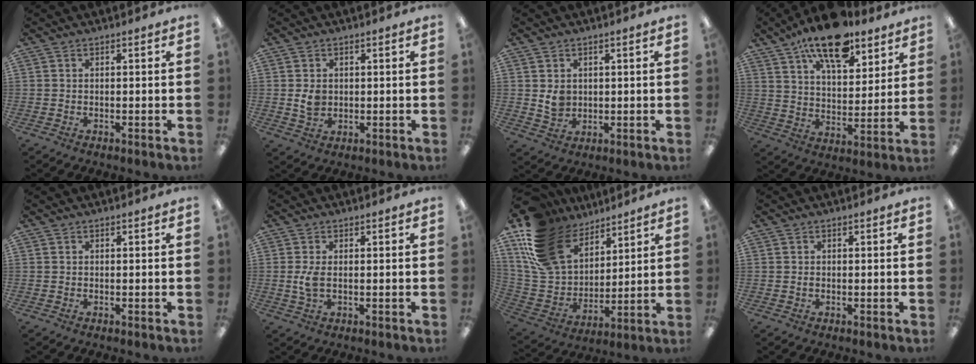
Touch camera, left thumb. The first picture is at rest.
{"total": 3.9, "force": [0.3, 3.0, 2.3], "torque": [-0.029, -0.001, 0.004]}
{"total": 4.1, "force": [1.2, 3.5, 1.8], "torque": [-0.023, -0.002, 0.022]}
{"total": 15.9, "force": [11.5, 6.7, 8.8], "torque": [-0.137, -0.059, 0.198]}
{"total": 0.0}
{"total": 4.0, "force": [0.1, 1.9, 3.5], "torque": [-0.080, -0.006, -0.006]}
{"total": 20.5, "force": [13.0, 12.7, 9.5], "torque": [-0.211, -0.071, 0.249]}
{"total": 0.0}